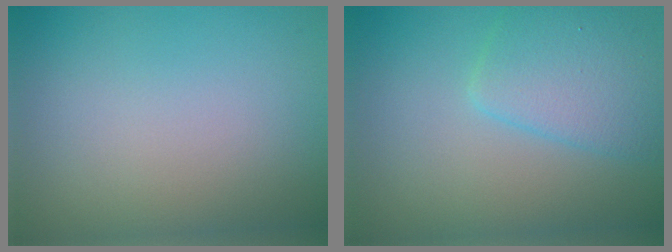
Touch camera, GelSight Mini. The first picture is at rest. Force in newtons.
{"total": 4.2, "press": 4.2, "slide": 0.2}